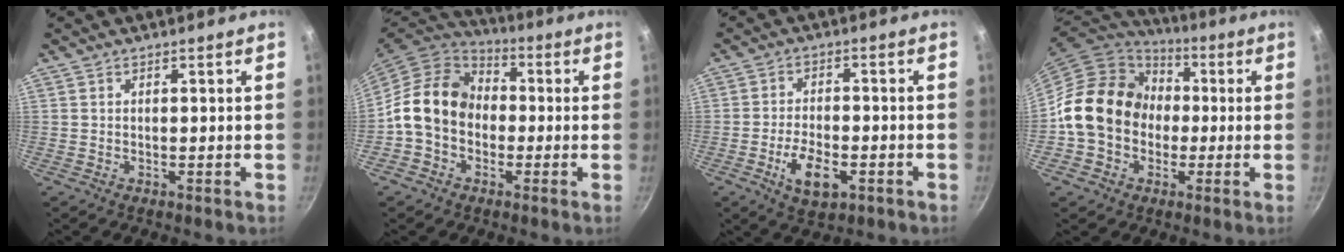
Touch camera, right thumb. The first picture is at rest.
{"total": 13.5, "force": [-0.7, 10.8, 8.0], "torque": [-0.102, 0.032, -0.031]}
{"total": 8.2, "force": [-3.2, 4.0, 6.4], "torque": [-0.106, 0.012, -0.052]}
{"total": 17.1, "force": [-0.1, 14.4, 9.3], "torque": [-0.127, 0.043, -0.009]}